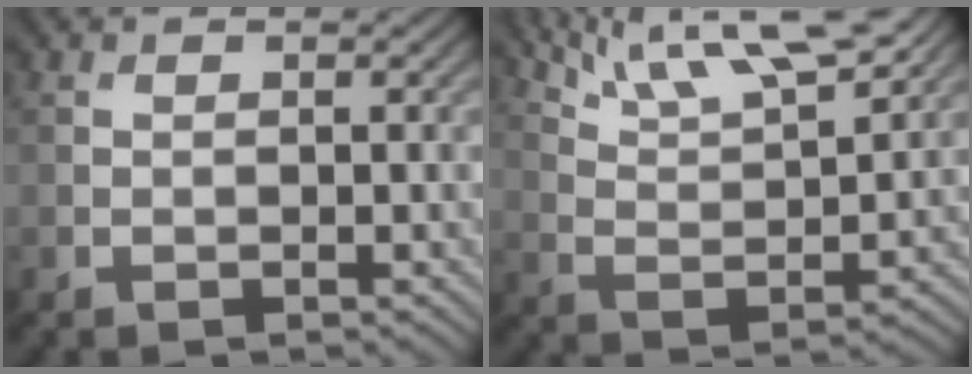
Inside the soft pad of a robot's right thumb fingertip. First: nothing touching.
{"total": 12.4, "force": [9.6, 2.7, 7.5], "torque": [-0.130, 0.004, 0.160]}